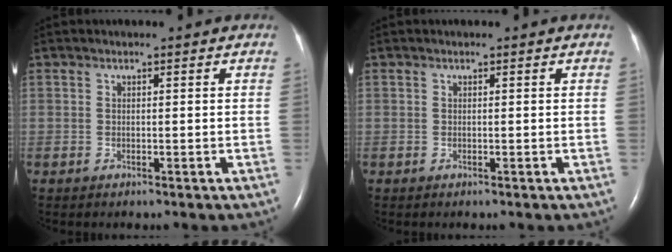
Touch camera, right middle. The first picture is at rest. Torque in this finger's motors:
{"motor_torque": [-0.06, -0.02, -0.01, -0.01]}